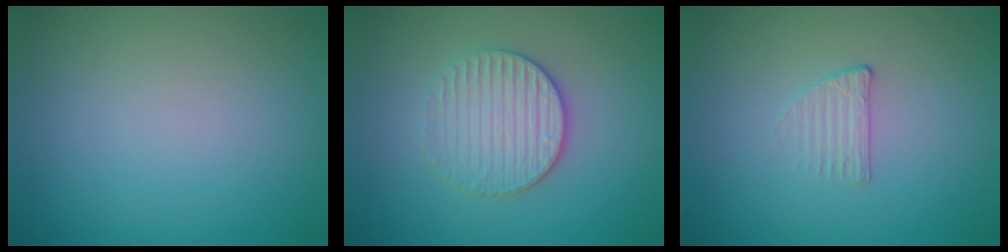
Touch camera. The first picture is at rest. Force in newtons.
{"total": 3.5, "press": 3.2, "slide": 1.4}
{"total": 1.2, "press": 0.6, "slide": 1.0}